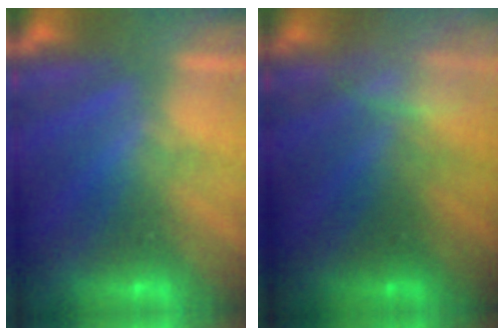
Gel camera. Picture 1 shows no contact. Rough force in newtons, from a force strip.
{"total": 2.4}